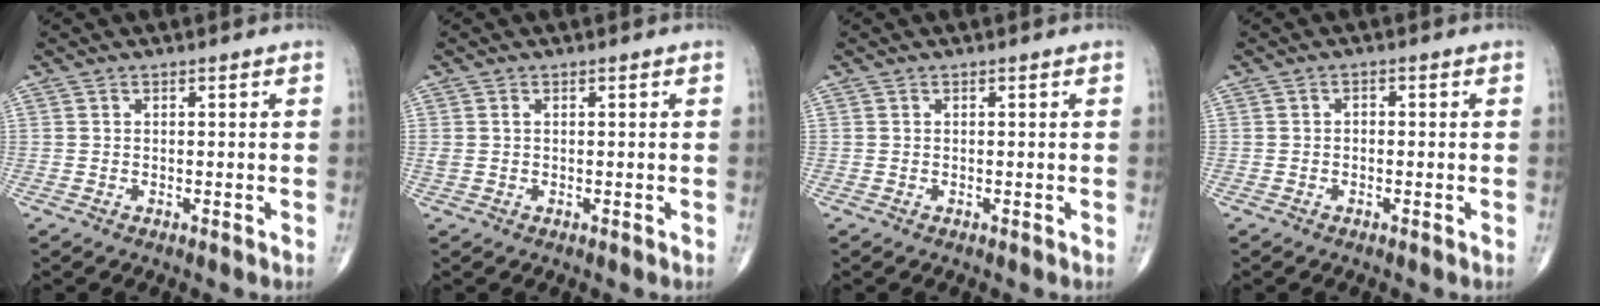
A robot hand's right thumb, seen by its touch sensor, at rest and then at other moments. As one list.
[{"total": 1.0, "force": [0.2, 0.6, 0.8], "torque": [-0.025, 0.008, 0.010]}, {"total": 0.0}, {"total": 0.9, "force": [-0.2, 0.7, 0.6], "torque": [-0.006, 0.004, -0.007]}]